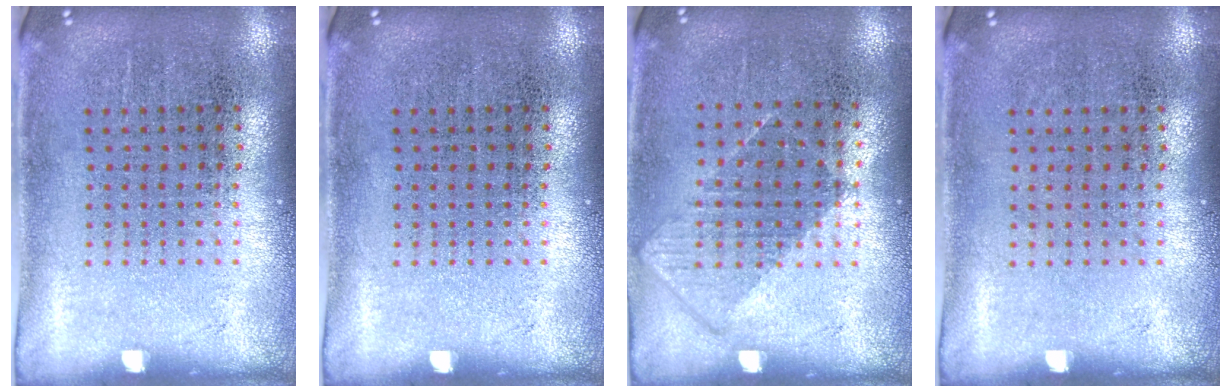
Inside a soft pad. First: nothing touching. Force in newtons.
{"total": 0.0}
{"total": 0.8, "press": 0.7, "slide": 0.4}
{"total": 0.0}